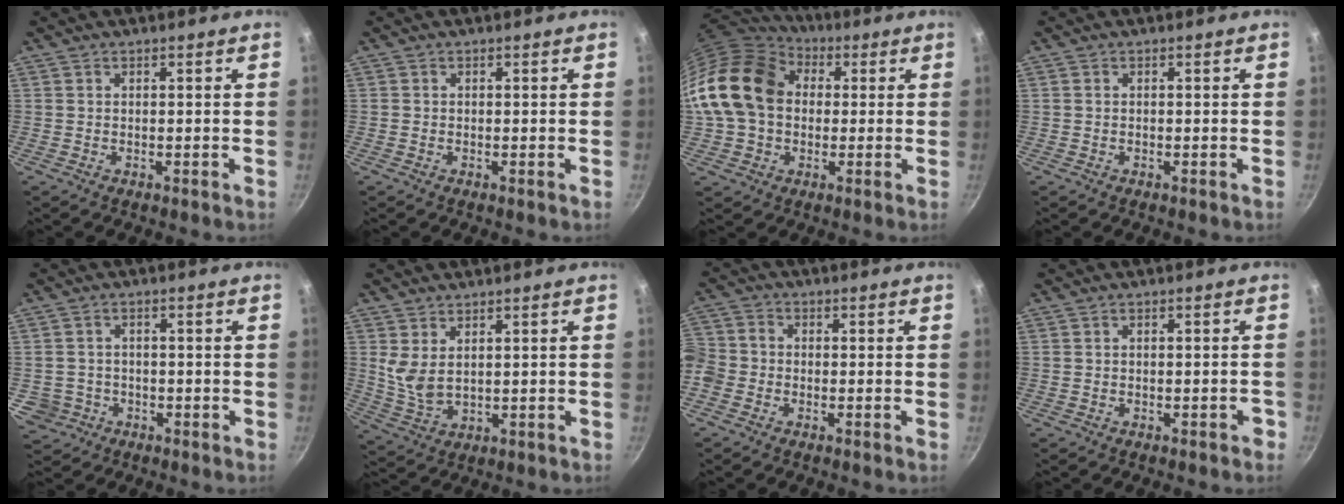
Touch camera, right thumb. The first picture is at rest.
{"total": 0.0}
{"total": 18.8, "force": [2.1, 14.6, 11.8], "torque": [-0.208, 0.037, 0.027]}
{"total": 0.0}
{"total": 4.7, "force": [-1.3, 4.4, 1.0], "torque": [0.000, 0.019, -0.012]}
{"total": 5.5, "force": [2.3, 2.9, 4.2], "torque": [-0.077, -0.026, 0.054]}
{"total": 9.1, "force": [-2.8, 7.5, 4.4], "torque": [-0.100, 0.030, -0.074]}
{"total": 1.7, "force": [-1.0, 0.8, 1.1], "torque": [-0.006, 0.019, -0.006]}